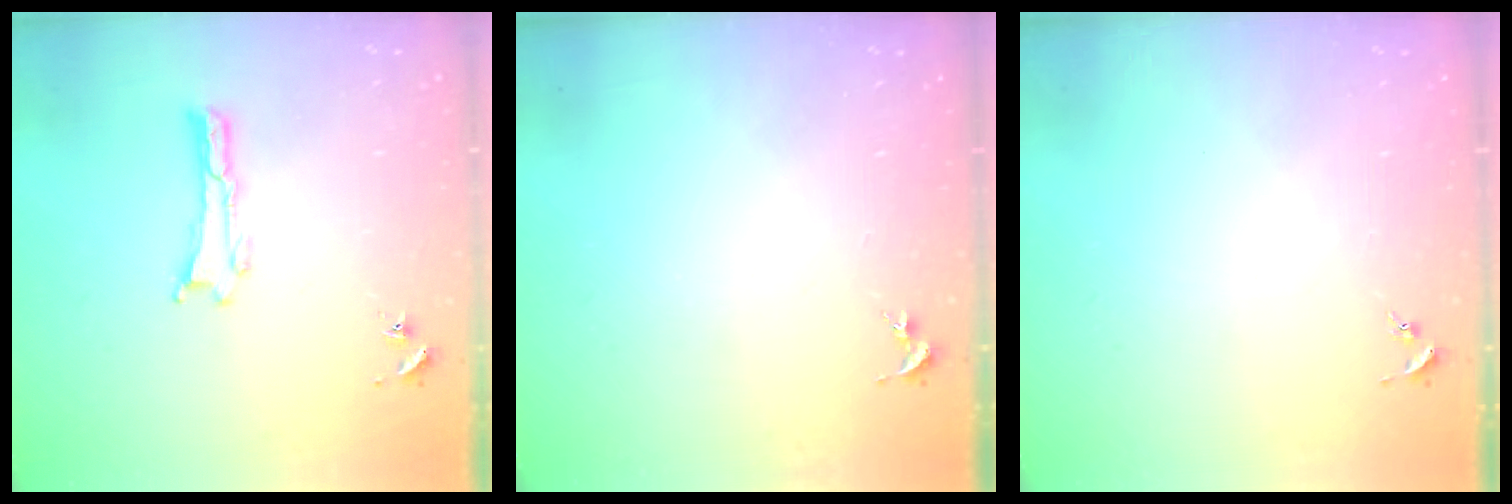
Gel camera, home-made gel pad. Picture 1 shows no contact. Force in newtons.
{"total": 0.0}
{"total": 0.0}